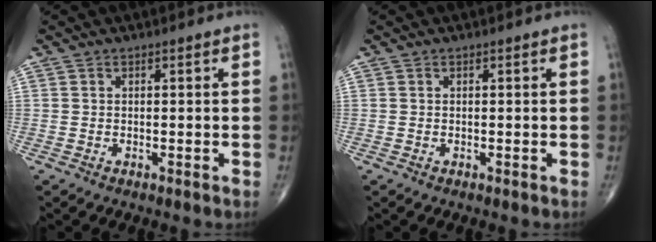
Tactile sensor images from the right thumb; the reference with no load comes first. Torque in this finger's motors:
{"motor_torque": [0.00, 0.00, -0.06, 0.07, 0.02]}